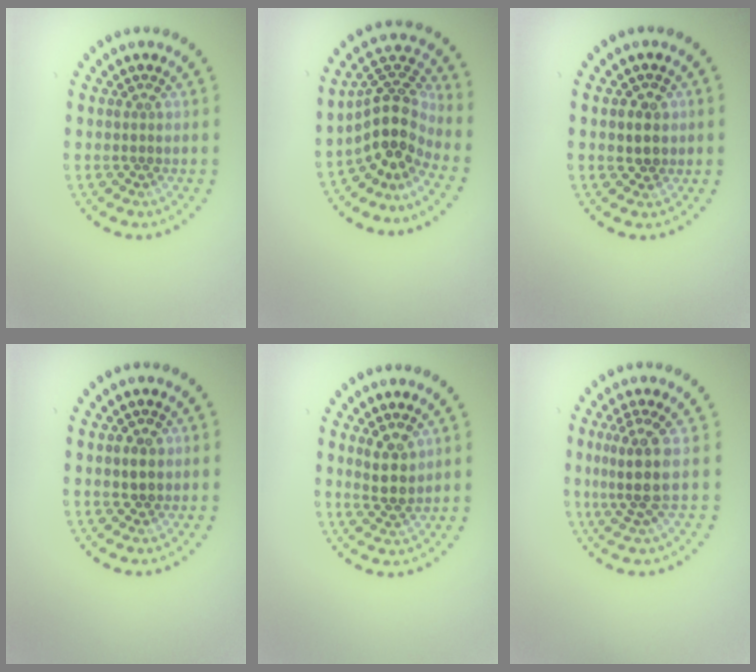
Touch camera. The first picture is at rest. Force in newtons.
{"total": 4.6, "press": 3.5, "slide": 3.1}
{"total": 2.1, "press": 2.0, "slide": 0.6}
{"total": 1.3, "press": 1.2, "slide": 0.4}
{"total": 2.5, "press": 2.2, "slide": 1.2}
{"total": 3.3, "press": 2.5, "slide": 2.1}